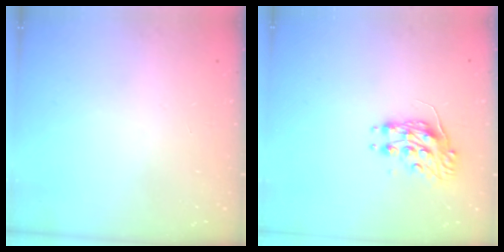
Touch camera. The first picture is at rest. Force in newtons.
{"total": 8.2, "press": 8.2, "slide": 0.3}